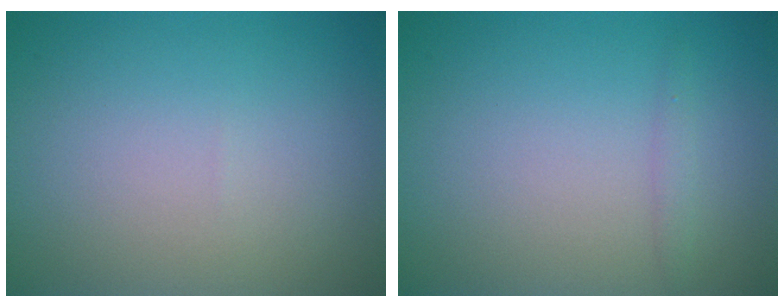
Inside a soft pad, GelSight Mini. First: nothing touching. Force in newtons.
{"total": 0.8, "press": 0.8, "slide": 0.0}